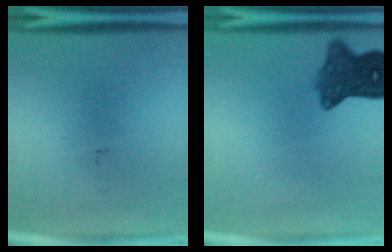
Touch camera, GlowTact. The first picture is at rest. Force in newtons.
{"total": 7.6}